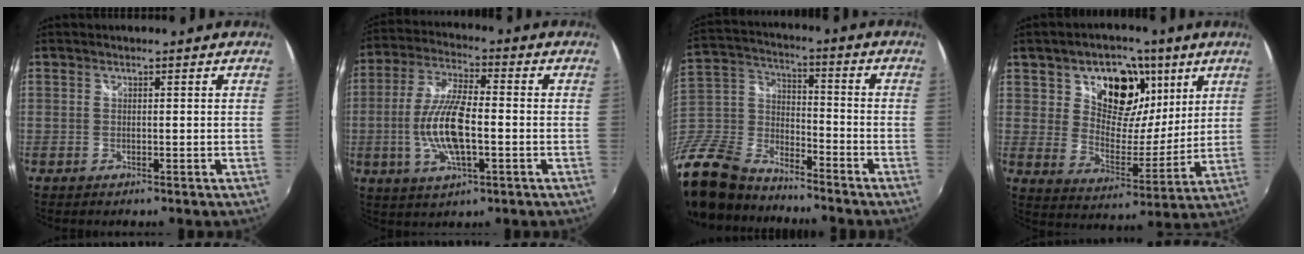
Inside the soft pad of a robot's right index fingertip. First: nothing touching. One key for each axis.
{"total": 12.0, "fx": -2.2, "fy": 3.9, "fz": 11.1, "tx": -0.228, "ty": 0.002, "tz": -0.041}
{"total": 22.6, "fx": -16.4, "fy": 12.0, "fz": 9.9, "tx": -0.275, "ty": 0.004, "tz": -0.297}
{"total": 15.4, "fx": 7.2, "fy": 10.9, "fz": 8.0, "tx": -0.141, "ty": 0.006, "tz": 0.122}